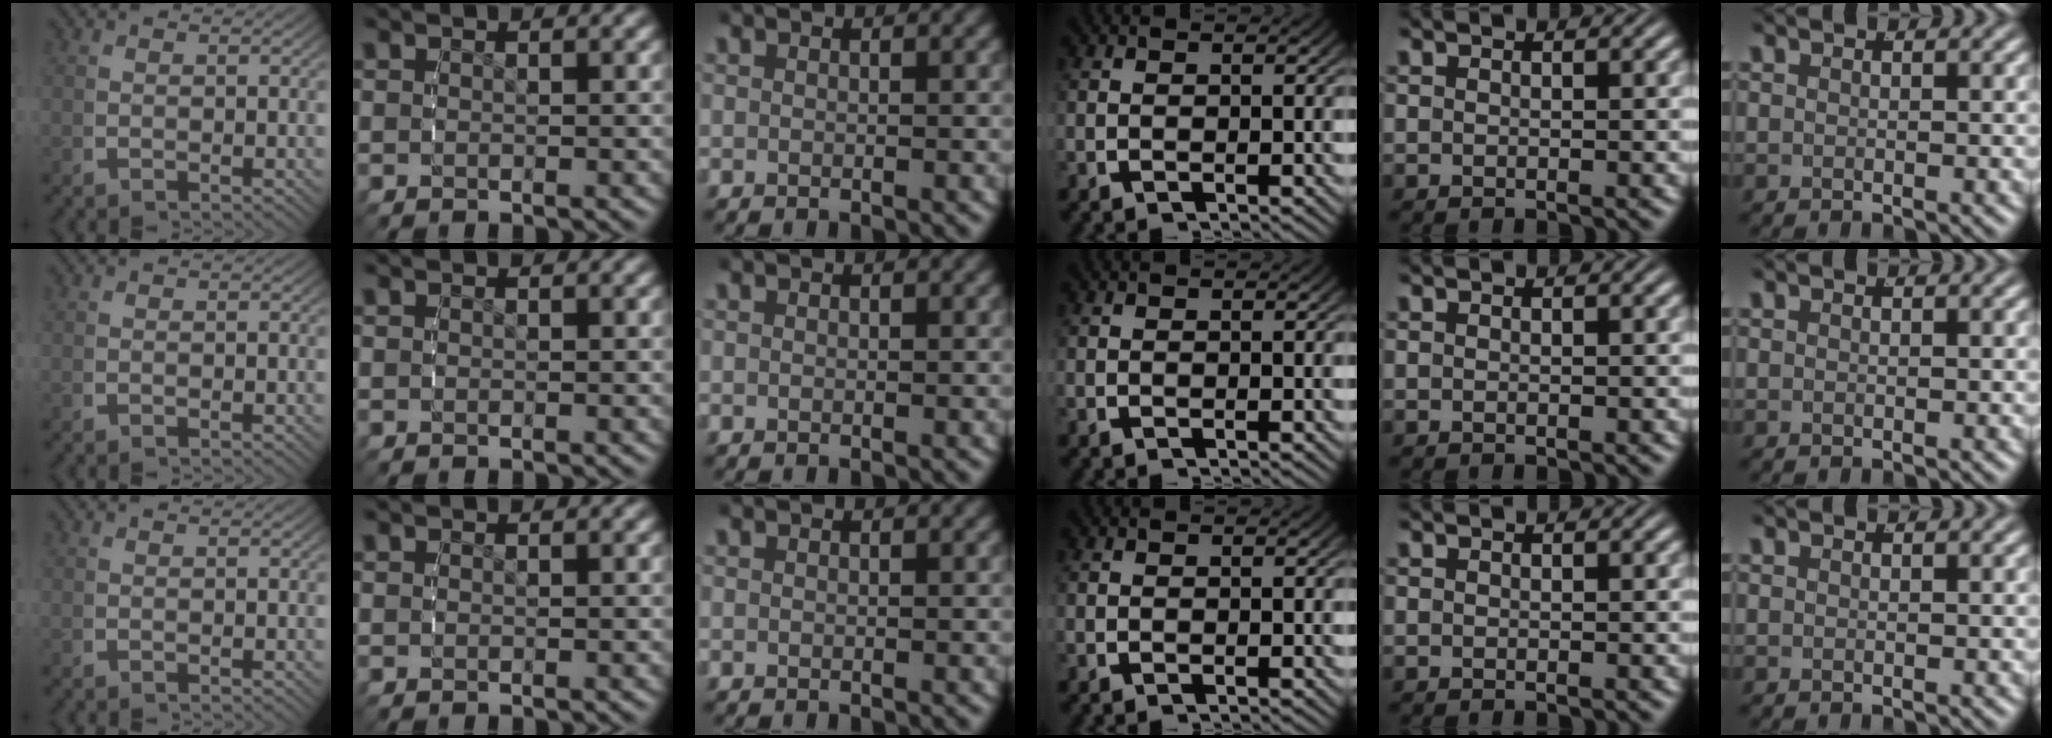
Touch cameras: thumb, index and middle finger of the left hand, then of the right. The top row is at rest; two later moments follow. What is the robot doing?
{"motion": "reach", "object": "napkin"}